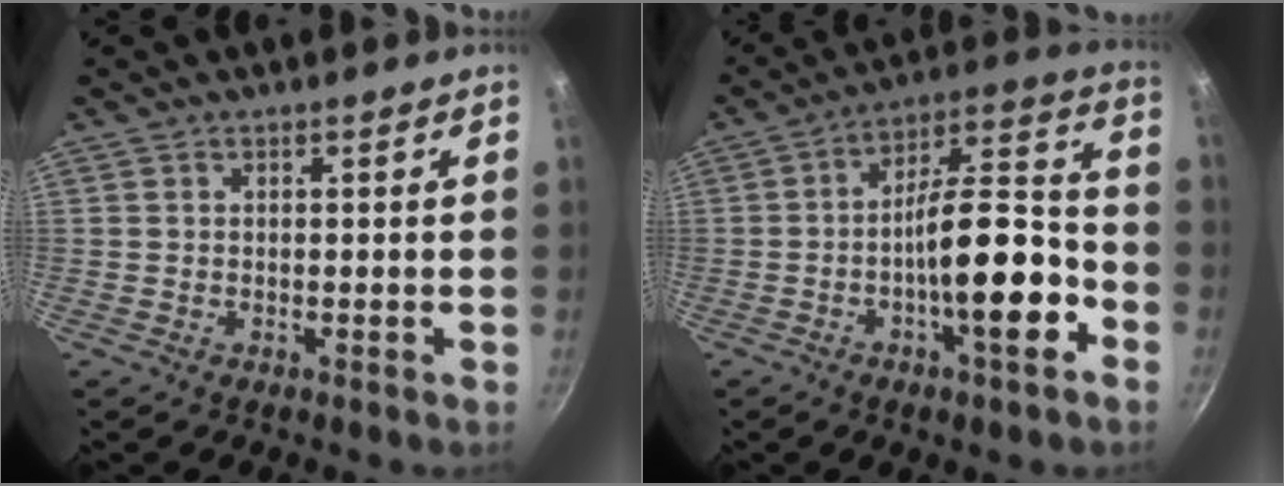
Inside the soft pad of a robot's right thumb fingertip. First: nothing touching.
{"total": 16.7, "force": [-5.5, 5.3, 14.8], "torque": [-0.206, 0.053, -0.094]}